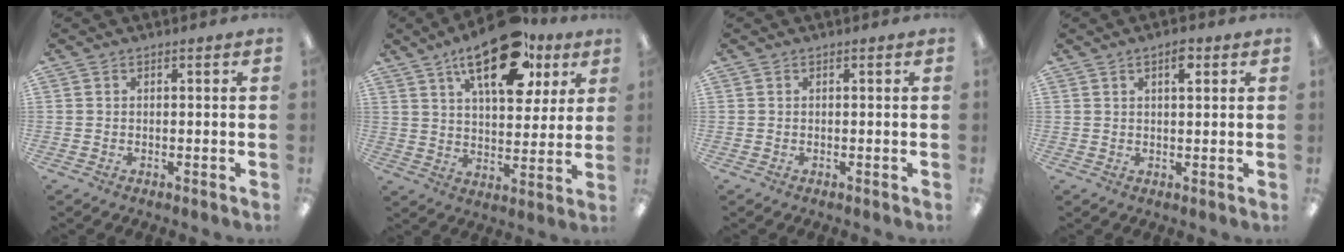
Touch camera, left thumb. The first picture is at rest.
{"total": 20.3, "force": [12.0, 9.2, 13.5], "torque": [-0.207, -0.046, 0.196]}
{"total": 0.0}
{"total": 3.8, "force": [2.2, 1.3, 2.9], "torque": [-0.038, -0.004, 0.031]}